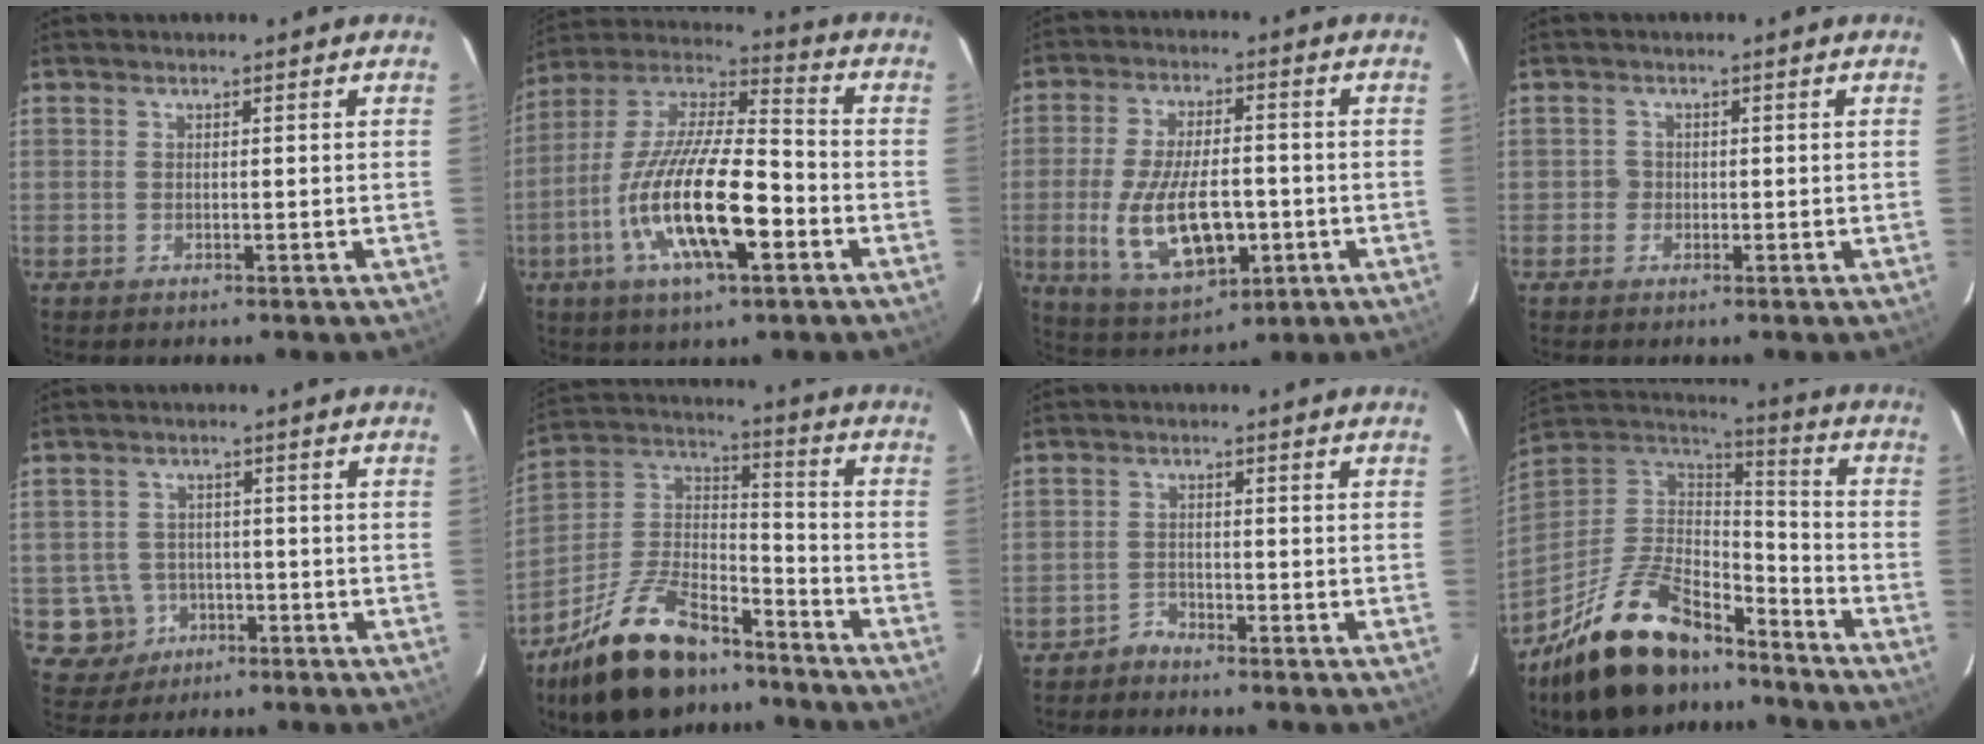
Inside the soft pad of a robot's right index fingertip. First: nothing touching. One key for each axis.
{"total": 20.3, "fx": -7.0, "fy": 6.0, "fz": 18.1, "tx": -0.351, "ty": -0.020, "tz": -0.134}
{"total": 15.8, "fx": -3.4, "fy": 7.4, "fz": 13.6, "tx": -0.274, "ty": -0.019, "tz": -0.042}
{"total": 1.6, "fx": -0.5, "fy": 1.5, "fz": -0.1, "tx": 0.003, "ty": 0.005, "tz": -0.009}
{"total": 6.3, "fx": -2.2, "fy": 5.9, "fz": 0.7, "tx": -0.031, "ty": 0.018, "tz": -0.021}
{"total": 21.3, "fx": -15.1, "fy": 9.3, "fz": 11.8, "tx": -0.241, "ty": 0.015, "tz": -0.256}
{"total": 2.1, "fx": -1.9, "fy": 0.7, "fz": -0.4, "tx": 0.007, "ty": 0.007, "tz": -0.038}
{"total": 24.6, "fx": -17.5, "fy": 10.3, "fz": 13.8, "tx": -0.284, "ty": 0.000, "tz": -0.286}